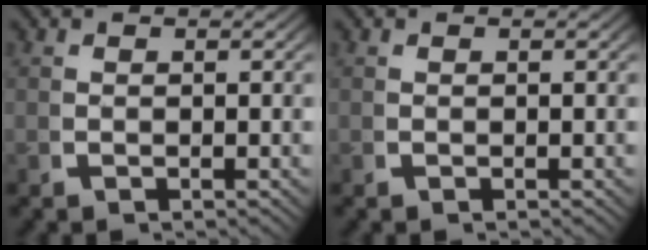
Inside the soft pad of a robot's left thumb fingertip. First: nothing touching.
{"total": 0.0}